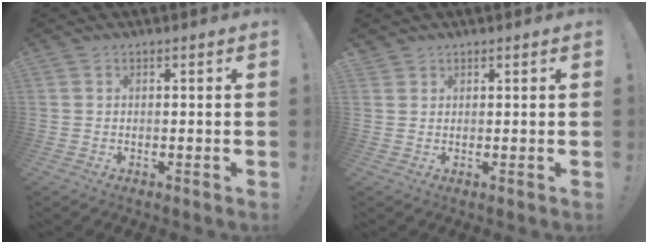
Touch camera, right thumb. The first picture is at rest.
{"total": 1.4, "force": [1.2, 0.7, 0.0], "torque": [0.004, -0.007, 0.023]}